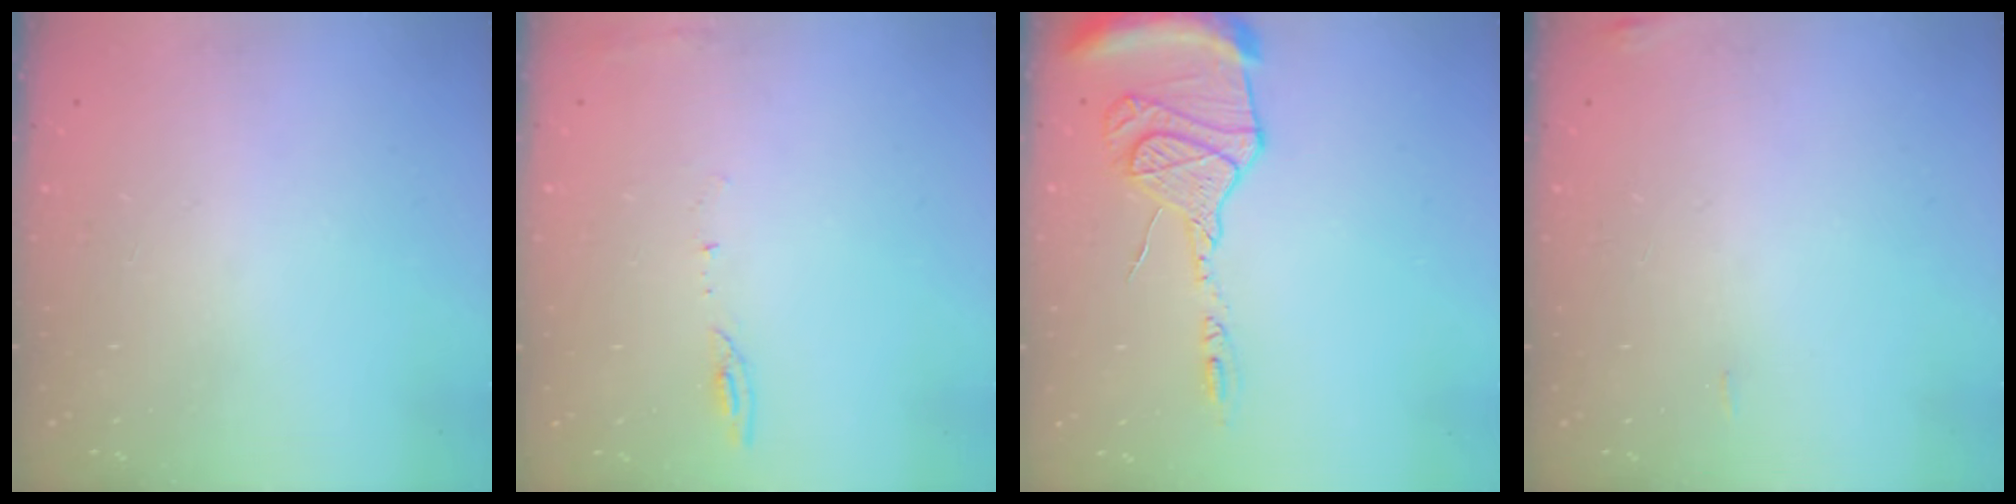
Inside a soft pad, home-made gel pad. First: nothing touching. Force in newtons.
{"total": 6.0, "press": 5.9, "slide": 0.9}
{"total": 14.8, "press": 14.7, "slide": 1.6}
{"total": 4.4, "press": 4.3, "slide": 1.0}